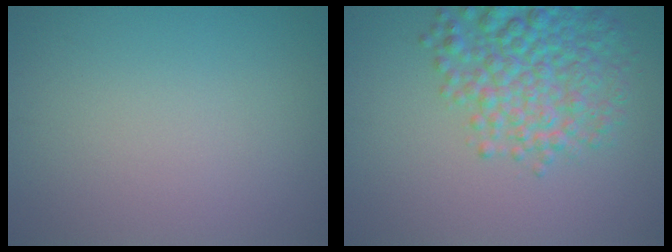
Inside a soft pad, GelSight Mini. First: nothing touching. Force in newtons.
{"total": 6.9, "press": 6.9, "slide": 0.3}